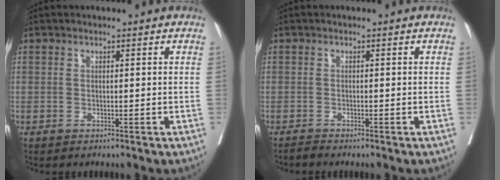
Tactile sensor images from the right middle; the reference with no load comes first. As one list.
[{"total": 0.7, "force": [-0.6, -0.2, 0.0], "torque": [-0.005, -0.004, -0.014]}]